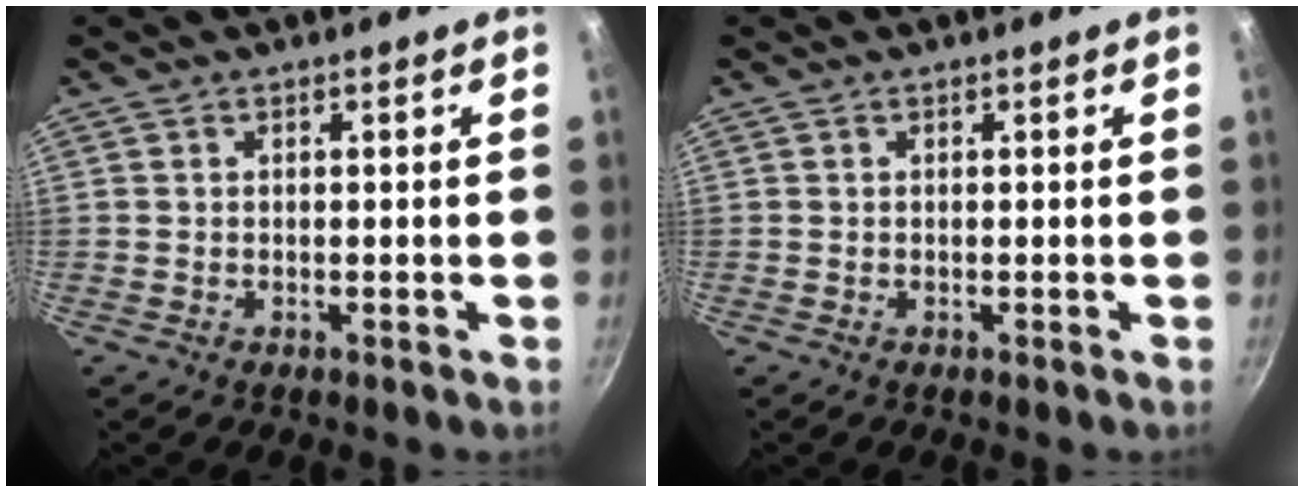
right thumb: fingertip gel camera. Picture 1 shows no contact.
{"total": 0.0}